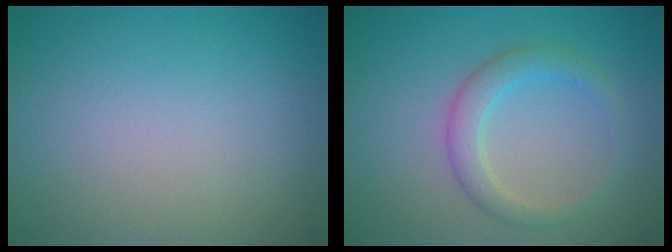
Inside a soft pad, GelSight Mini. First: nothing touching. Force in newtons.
{"total": 2.8, "press": 2.8, "slide": 0.2}